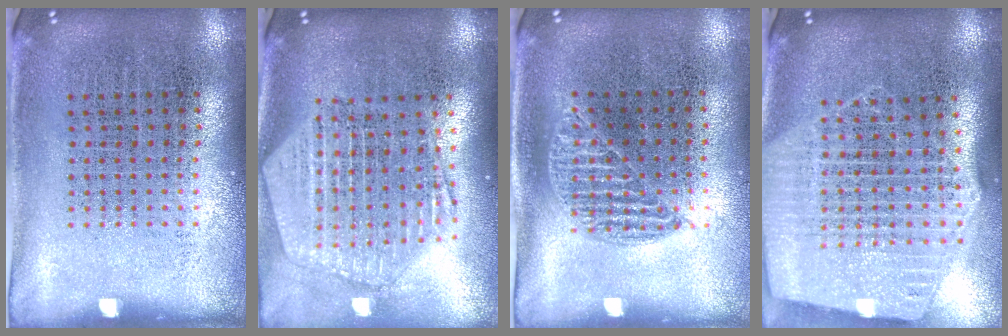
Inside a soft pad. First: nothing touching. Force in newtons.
{"total": 2.6, "press": 2.1, "slide": 1.4}
{"total": 0.9, "press": 0.8, "slide": 0.4}
{"total": 2.6, "press": 2.2, "slide": 1.4}